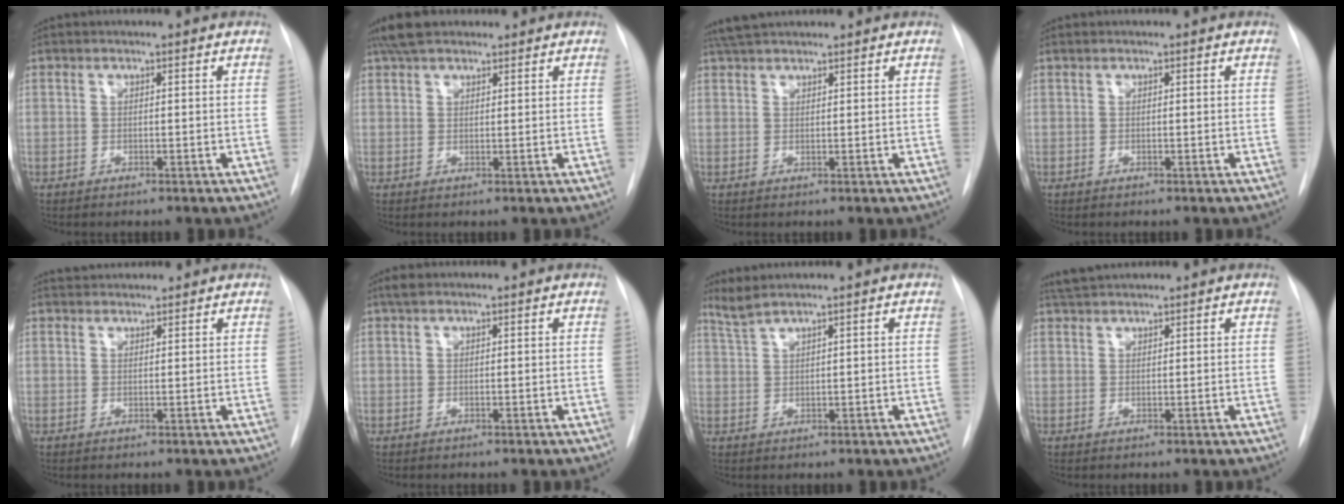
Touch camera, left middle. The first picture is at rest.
{"total": 5.7, "force": [4.6, 2.2, 2.5], "torque": [-0.046, 0.028, 0.083]}
{"total": 4.3, "force": [3.9, 0.7, 1.7], "torque": [-0.031, 0.030, 0.072]}
{"total": 0.0}
{"total": 3.2, "force": [3.0, 0.8, 0.4], "torque": [-0.004, 0.030, 0.049]}
{"total": 1.3, "force": [0.9, 0.5, 0.8], "torque": [-0.016, 0.016, 0.016]}
{"total": 2.5, "force": [2.2, -0.5, 1.2], "torque": [-0.033, 0.011, 0.051]}
{"total": 3.1, "force": [2.9, 0.2, 0.9], "torque": [-0.019, 0.021, 0.056]}